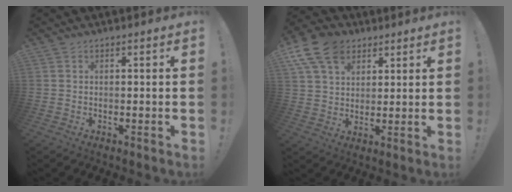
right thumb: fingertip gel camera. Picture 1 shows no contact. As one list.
[{"total": 13.7, "force": [6.9, 9.5, 7.1], "torque": [-0.120, -0.031, 0.136]}]